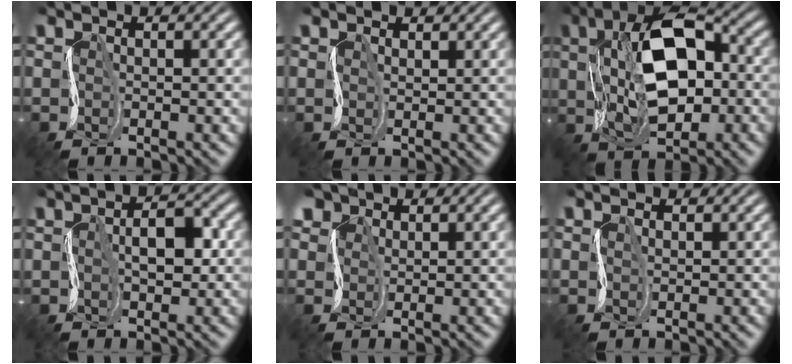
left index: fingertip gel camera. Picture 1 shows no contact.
{"total": 1.7, "force": [1.1, 1.2, -0.1], "torque": [-0.014, 0.008, 0.012]}
{"total": 9.7, "force": [1.2, 5.5, 7.8], "torque": [-0.152, 0.020, 0.017]}
{"total": 3.2, "force": [0.2, 1.8, 2.7], "torque": [-0.044, 0.011, -0.001]}
{"total": 5.8, "force": [4.0, 3.8, 1.9], "torque": [-0.063, 0.021, 0.053]}
{"total": 1.3, "force": [0.9, 0.8, -0.3], "torque": [-0.007, 0.007, 0.010]}